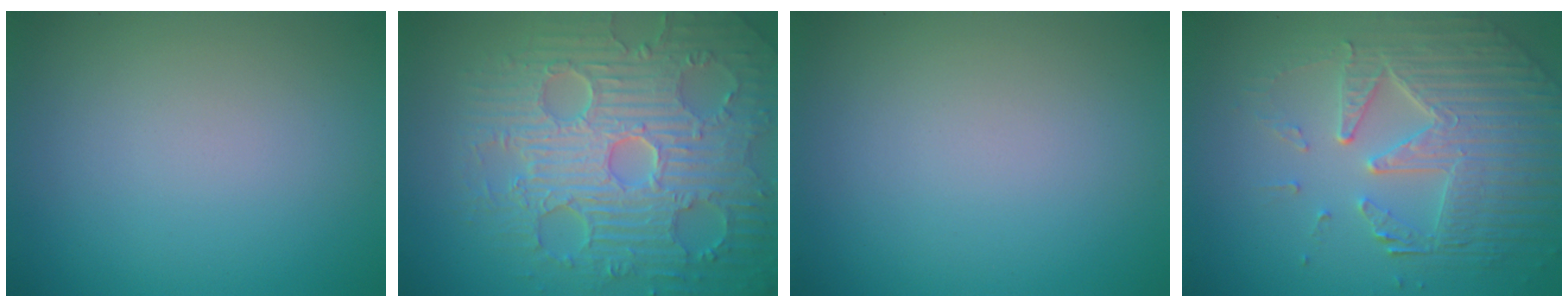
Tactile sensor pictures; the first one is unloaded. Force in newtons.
{"total": 9.3, "press": 6.8, "slide": 6.4}
{"total": 0.0}
{"total": 6.7, "press": 5.1, "slide": 4.3}